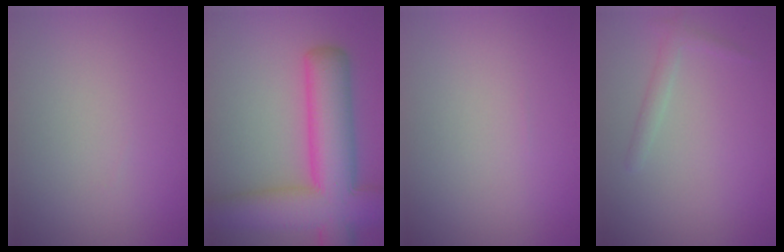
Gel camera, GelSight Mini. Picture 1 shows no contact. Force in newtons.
{"total": 11.0, "press": 11.0, "slide": 0.4}
{"total": 0.0}
{"total": 1.3, "press": 1.3, "slide": 0.0}